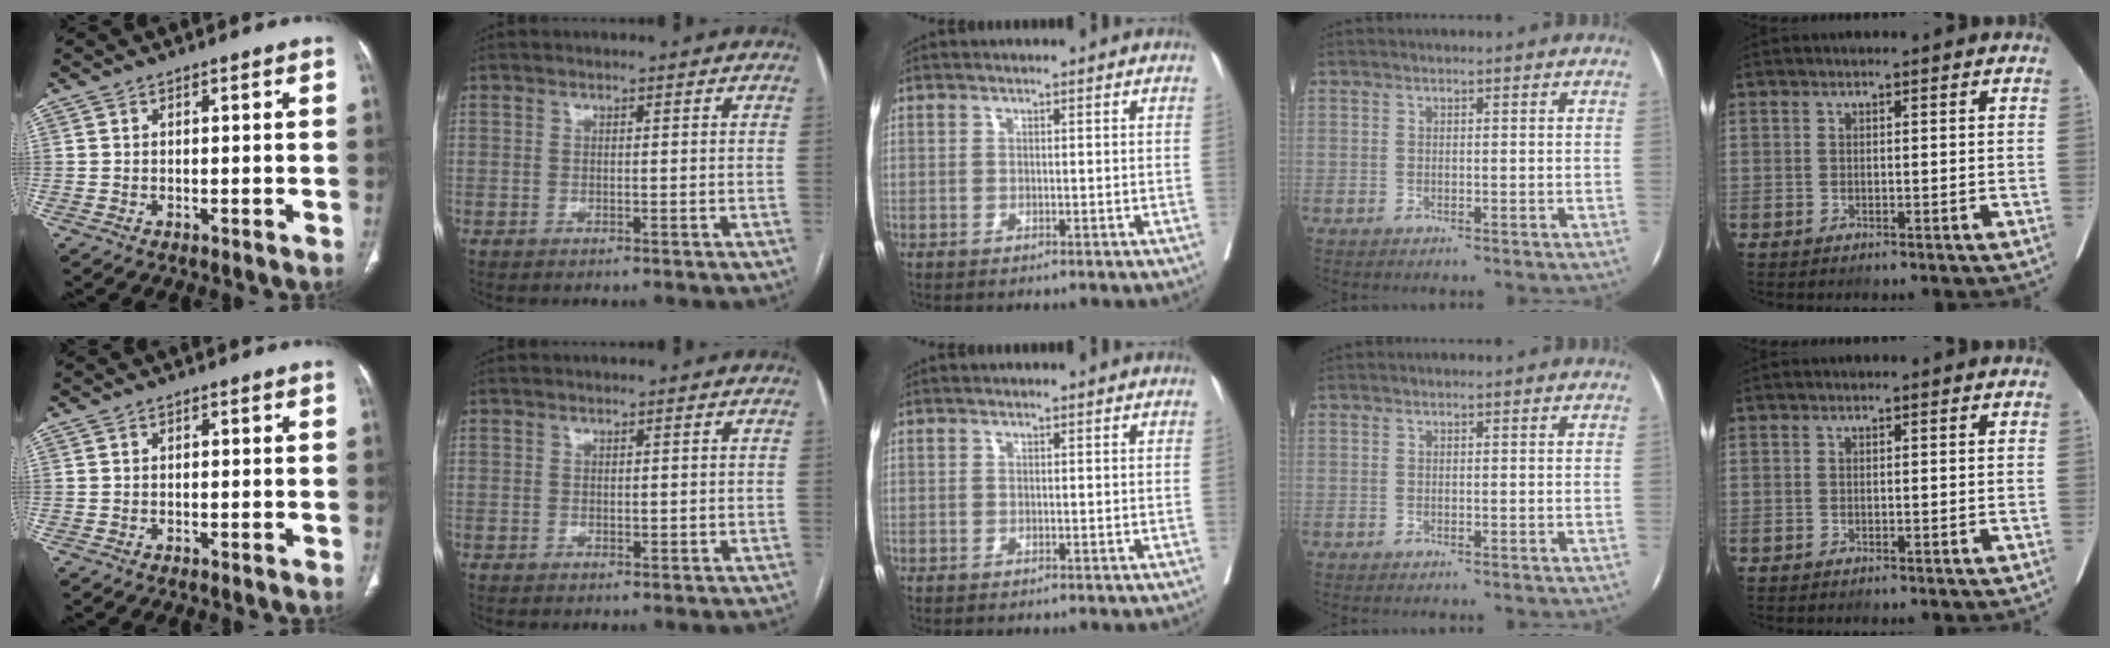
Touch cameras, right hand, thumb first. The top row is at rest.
{"thumb": {"total": 0.6, "force": [0.1, 0.4, 0.5], "torque": [-0.012, 0.005, 0.004]}, "index": {"total": 0.9, "force": [0.1, 0.6, 0.7], "torque": [-0.008, -0.001, 0.004]}}